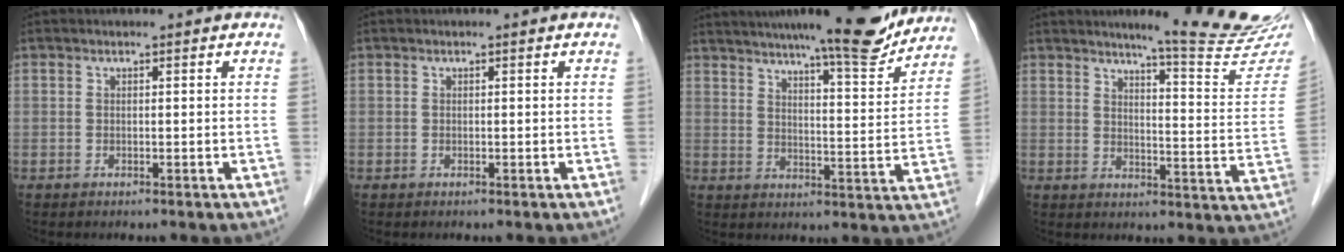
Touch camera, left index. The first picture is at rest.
{"total": 0.0}
{"total": 16.7, "force": [14.7, 1.3, 7.9], "torque": [-0.111, -0.011, 0.196]}
{"total": 16.2, "force": [14.3, 0.0, 7.6], "torque": [-0.091, -0.077, 0.166]}